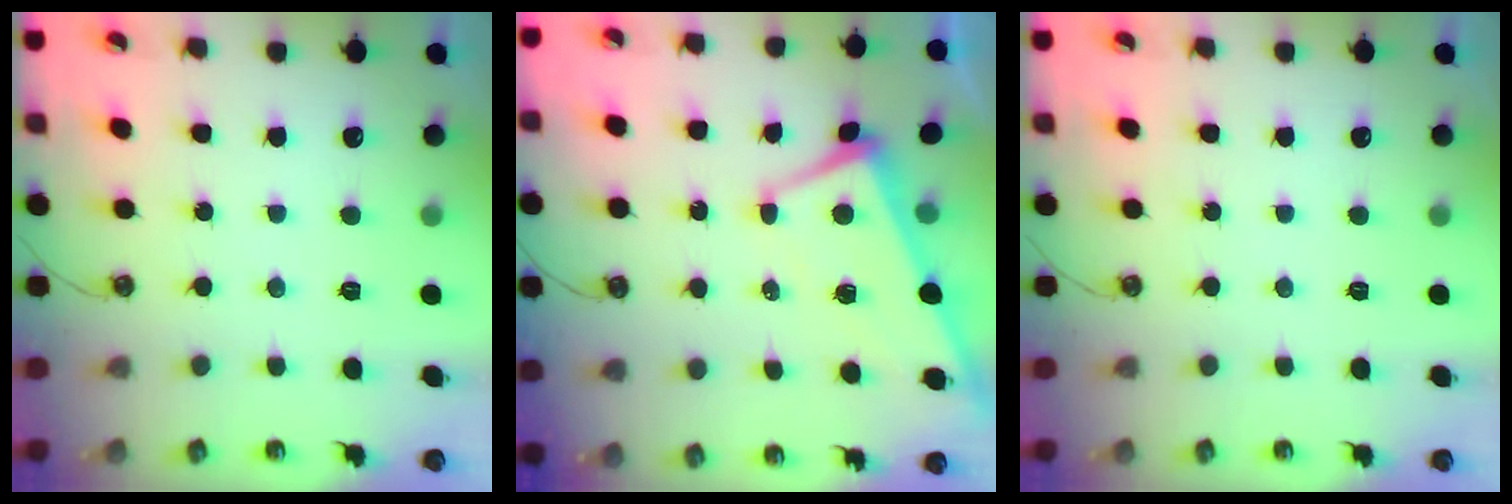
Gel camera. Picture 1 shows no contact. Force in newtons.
{"total": 2.4, "press": 2.4, "slide": 0.3}
{"total": 0.0}